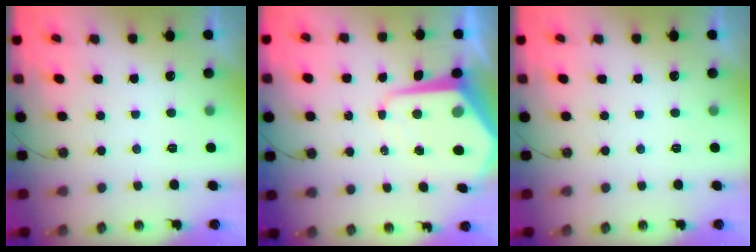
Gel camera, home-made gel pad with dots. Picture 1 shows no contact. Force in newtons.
{"total": 9.7, "press": 9.7, "slide": 0.6}
{"total": 0.0}